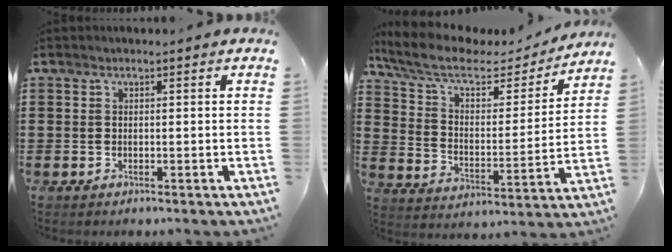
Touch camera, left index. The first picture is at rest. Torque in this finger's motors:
{"motor_torque": [1.01, -1.13, 0.04, -0.08]}